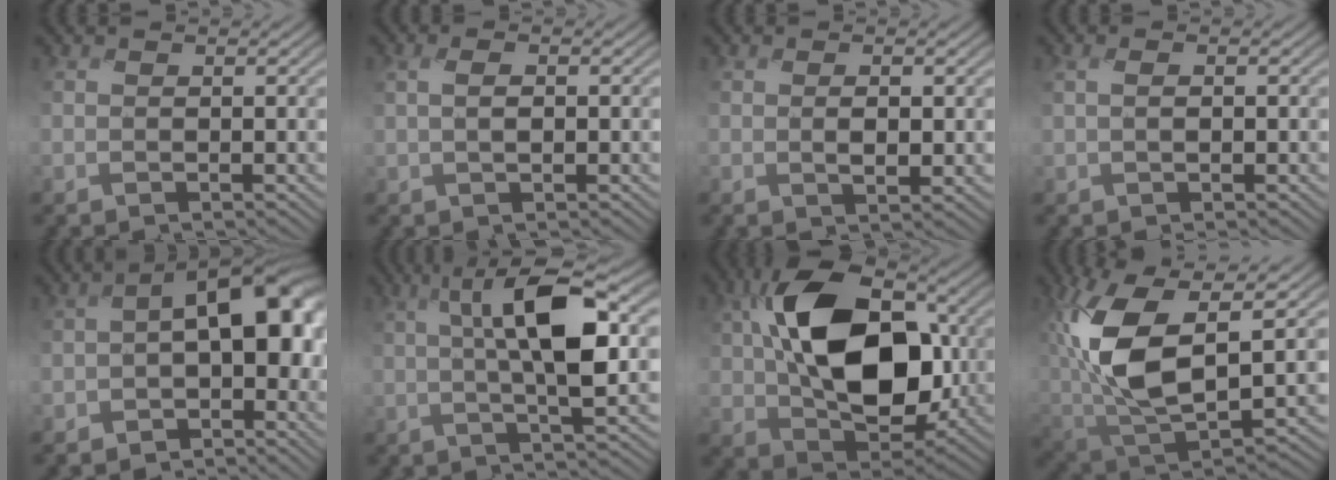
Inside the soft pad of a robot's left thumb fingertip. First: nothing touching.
{"total": 2.3, "force": [-0.1, 1.0, 2.1], "torque": [-0.048, 0.003, -0.002]}
{"total": 2.0, "force": [-0.1, 0.7, 1.8], "torque": [-0.035, -0.004, 0.000]}
{"total": 1.6, "force": [-0.1, 0.6, 1.5], "torque": [-0.032, 0.002, -0.002]}
{"total": 10.9, "force": [-2.3, 6.5, 8.5], "torque": [-0.109, -0.001, -0.050]}
{"total": 10.1, "force": [1.6, 2.4, 9.6], "torque": [-0.165, 0.011, 0.018]}
{"total": 16.1, "force": [1.5, 10.3, 12.3], "torque": [-0.231, 0.005, 0.026]}
{"total": 13.1, "force": [2.4, 6.5, 11.2], "torque": [-0.266, 0.000, 0.048]}